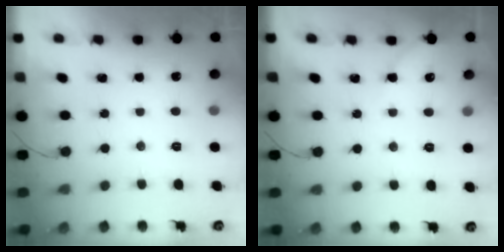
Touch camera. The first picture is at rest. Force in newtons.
{"total": 2.9, "press": 2.8, "slide": 0.6}